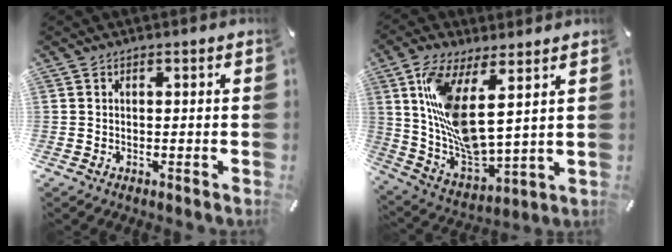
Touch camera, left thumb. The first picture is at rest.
{"total": 14.2, "force": [5.9, 5.1, 11.9], "torque": [-0.262, -0.052, 0.104]}